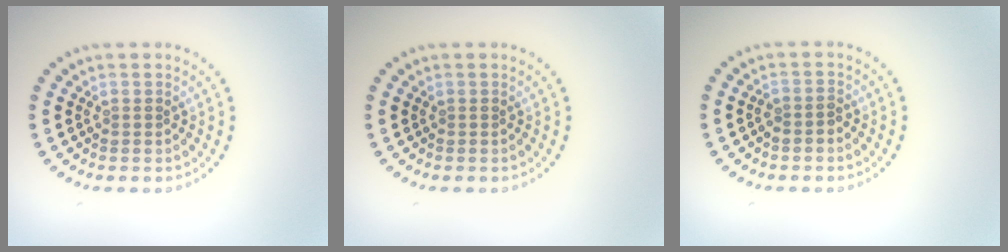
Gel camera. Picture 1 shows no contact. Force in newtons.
{"total": 0.0}
{"total": 1.4, "press": 1.1, "slide": 0.9}